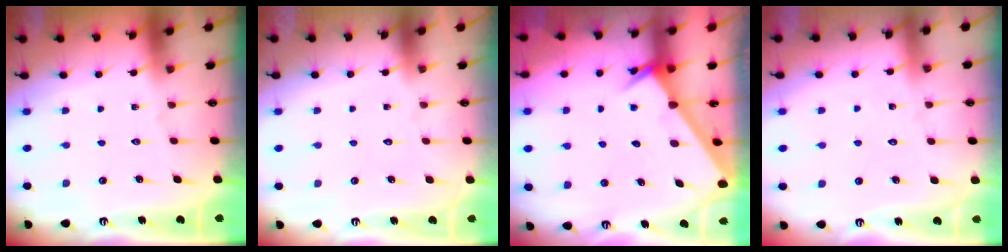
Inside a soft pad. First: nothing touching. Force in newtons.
{"total": 1.7, "press": 1.7, "slide": 0.1}
{"total": 2.5, "press": 2.5, "slide": 0.1}
{"total": 4.2, "press": 4.2, "slide": 0.4}